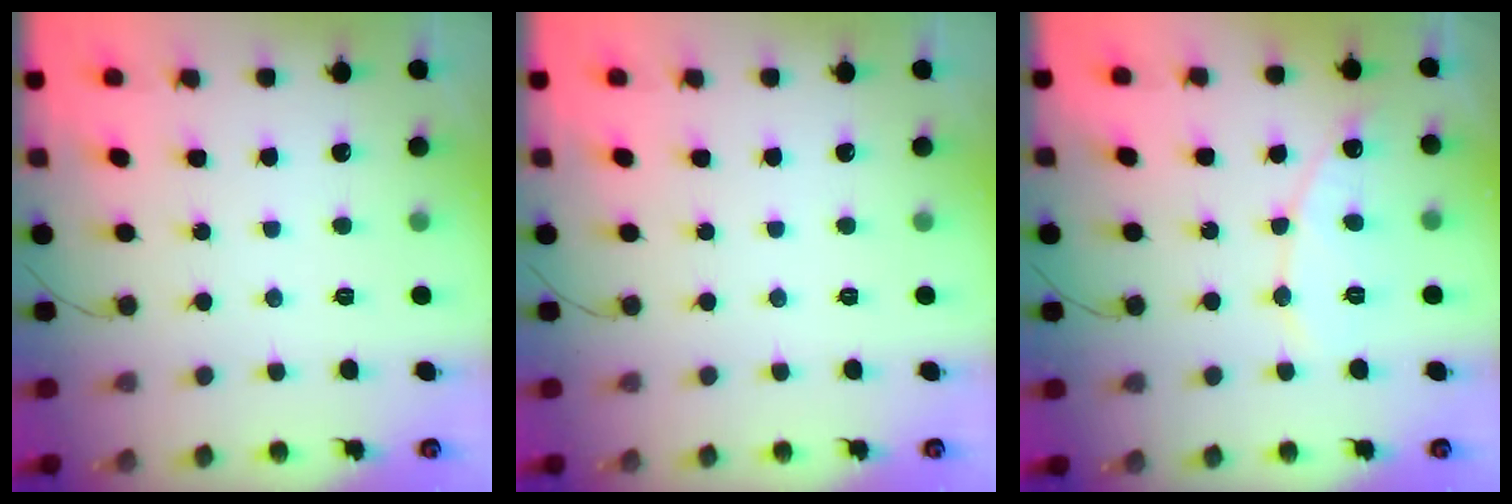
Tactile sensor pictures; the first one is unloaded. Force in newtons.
{"total": 0.0}
{"total": 7.8, "press": 7.8, "slide": 0.7}